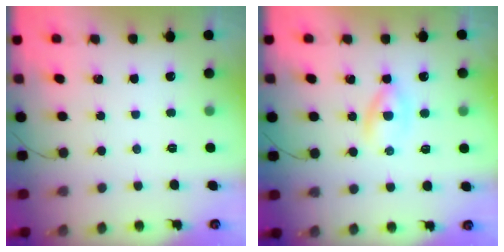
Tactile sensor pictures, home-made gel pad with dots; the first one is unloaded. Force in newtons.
{"total": 3.2, "press": 3.0, "slide": 1.1}